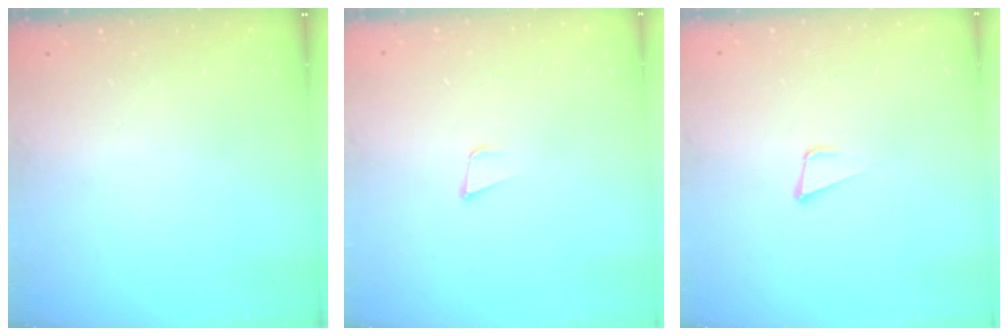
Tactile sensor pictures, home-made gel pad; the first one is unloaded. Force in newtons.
{"total": 3.2, "press": 1.9, "slide": 2.6}
{"total": 4.8, "press": 3.9, "slide": 2.7}